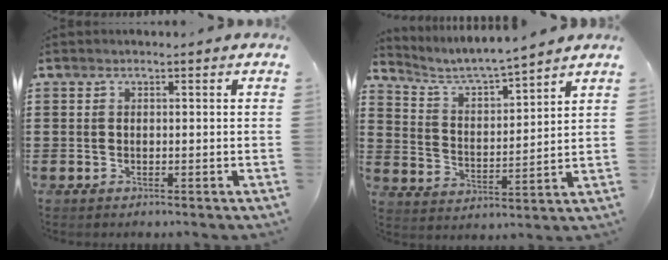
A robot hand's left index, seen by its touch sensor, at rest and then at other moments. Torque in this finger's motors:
{"motor_torque": [0.29, 0.11, 0.26, 0.03]}